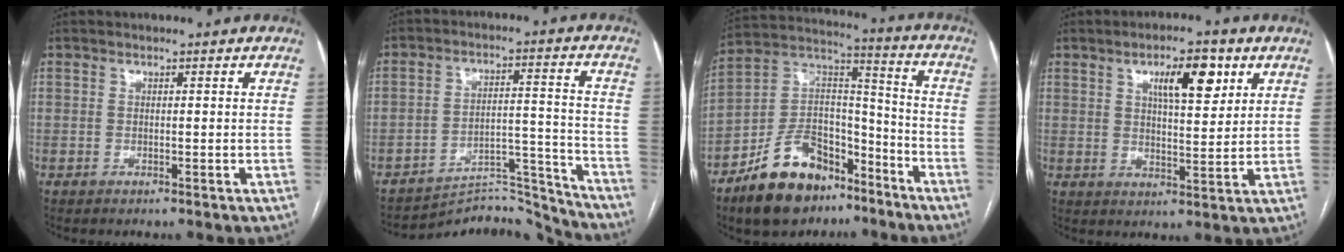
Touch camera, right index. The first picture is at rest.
{"total": 11.3, "force": [-11.1, 1.2, -1.9], "torque": [0.047, 0.063, -0.164]}
{"total": 16.3, "force": [-10.8, 8.8, 8.5], "torque": [-0.162, 0.036, -0.187]}
{"total": 8.6, "force": [4.1, 2.6, 7.1], "torque": [-0.110, 0.005, 0.066]}